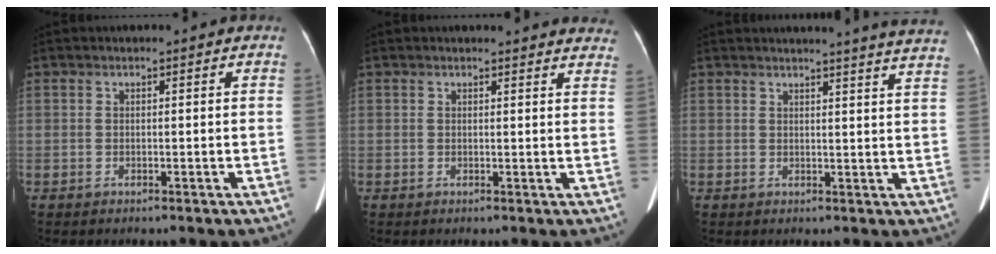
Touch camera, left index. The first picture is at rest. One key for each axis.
{"total": 11.4, "fx": 11.0, "fy": 2.0, "fz": 2.2, "tx": 0.006, "ty": -0.029, "tz": 0.094}
{"total": 14.7, "fx": 13.9, "fy": -1.0, "fz": 4.4, "tx": -0.056, "ty": -0.065, "tz": 0.143}